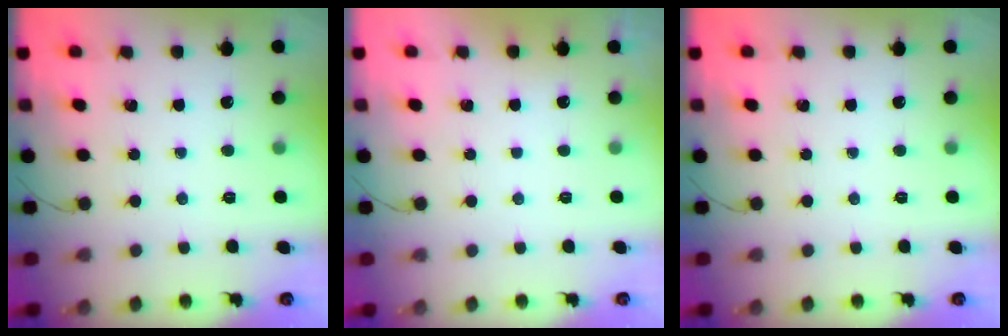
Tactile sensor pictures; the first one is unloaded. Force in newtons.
{"total": 2.8, "press": 2.8, "slide": 0.1}
{"total": 0.0}